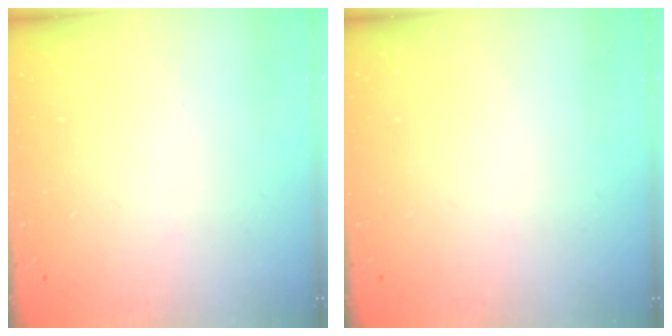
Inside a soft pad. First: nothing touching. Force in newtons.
{"total": 0.0}